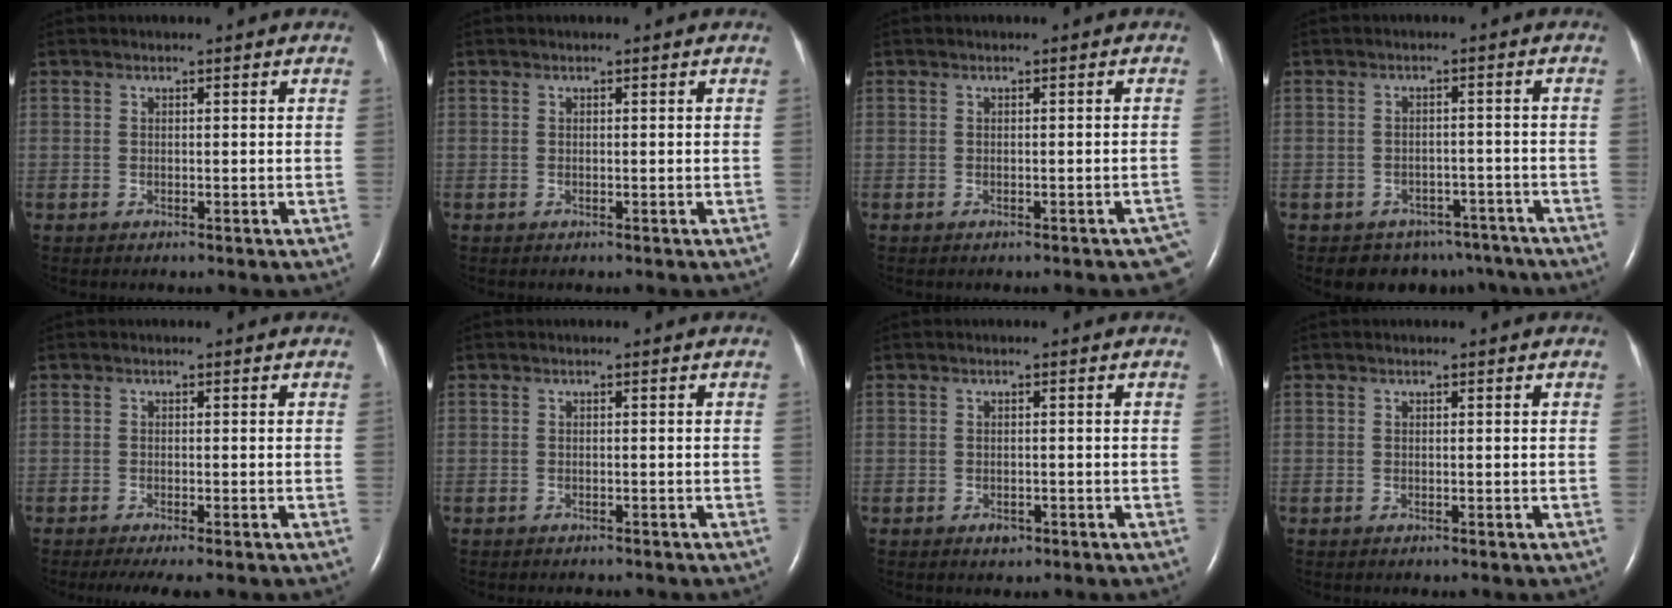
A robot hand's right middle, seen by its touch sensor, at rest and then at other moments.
{"total": 0.0}
{"total": 3.8, "force": [-3.1, 1.2, 1.7], "torque": [-0.004, -0.003, -0.032]}
{"total": 8.0, "force": [-6.2, 5.0, 0.6], "torque": [0.000, 0.023, -0.066]}
{"total": 3.7, "force": [-2.7, 0.3, 2.5], "torque": [-0.041, -0.012, -0.040]}
{"total": 2.3, "force": [-2.0, 0.7, 0.8], "torque": [-0.016, -0.005, -0.019]}
{"total": 1.3, "force": [-0.7, 0.8, 0.6], "torque": [-0.010, 0.001, -0.006]}
{"total": 0.0}